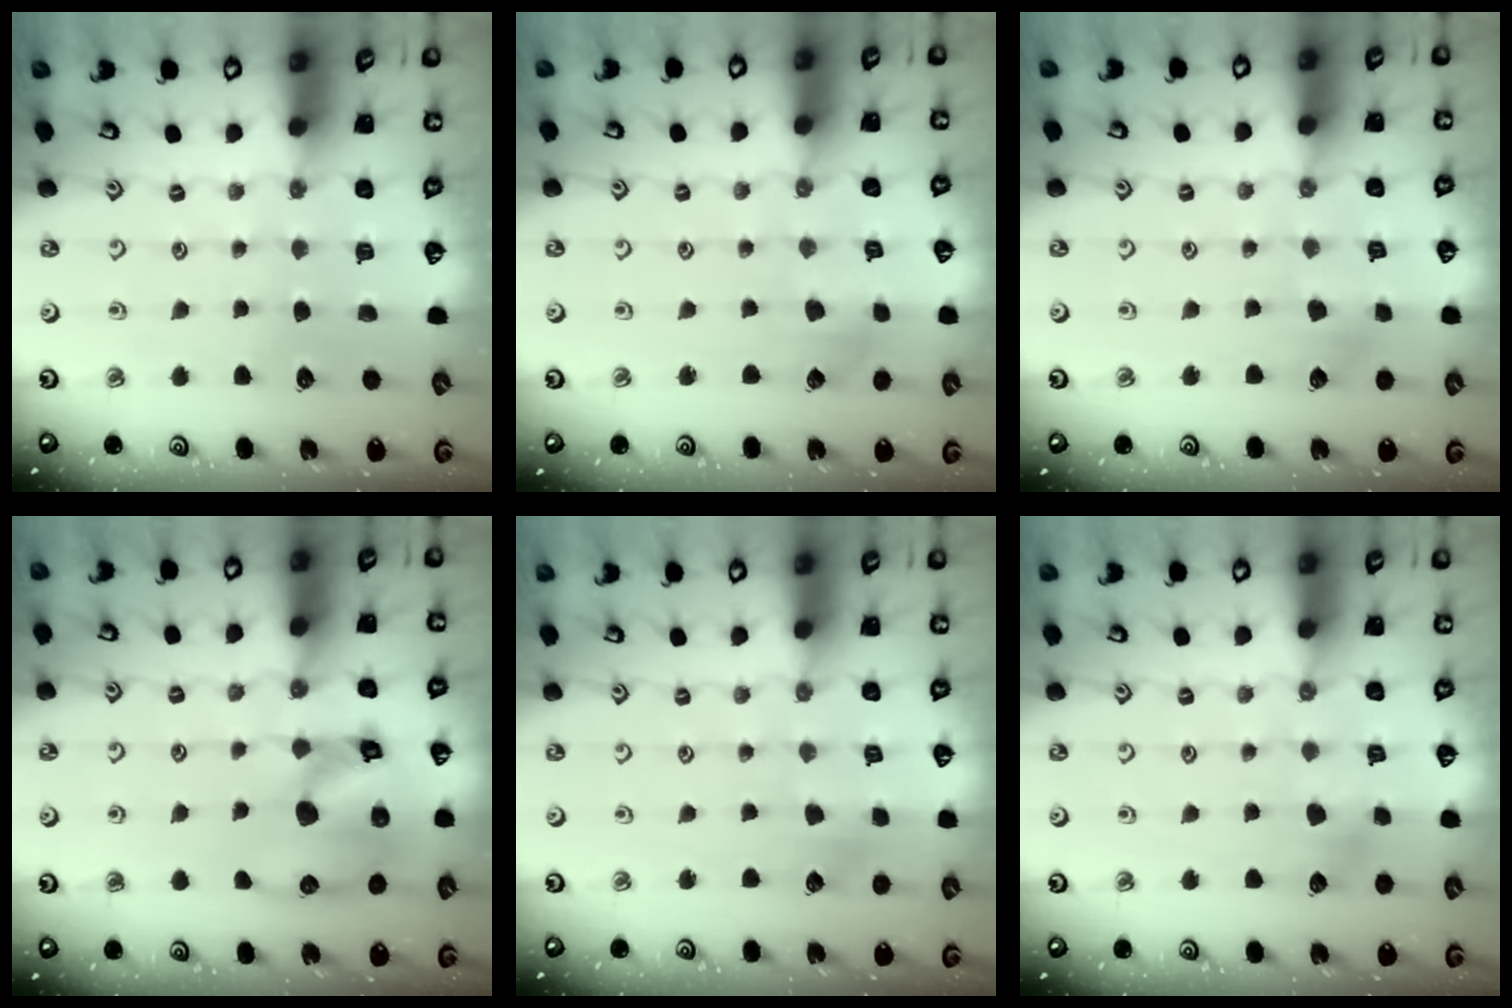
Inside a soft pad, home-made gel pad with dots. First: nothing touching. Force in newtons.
{"total": 2.6, "press": 2.6, "slide": 0.4}
{"total": 2.4, "press": 2.3, "slide": 0.4}
{"total": 15.4, "press": 15.2, "slide": 2.2}
{"total": 1.6, "press": 1.6, "slide": 0.2}
{"total": 4.4, "press": 4.4, "slide": 0.3}